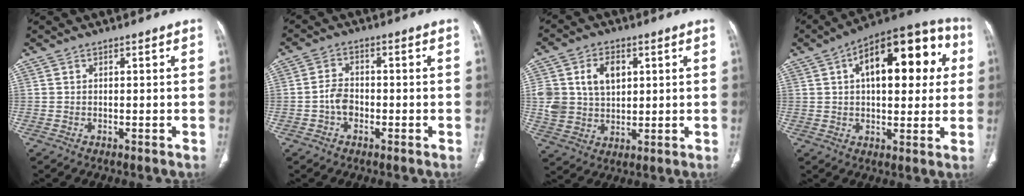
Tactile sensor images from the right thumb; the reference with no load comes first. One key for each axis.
{"total": 4.0, "fx": -1.3, "fy": 2.9, "fz": 2.4, "tx": -0.039, "ty": 0.017, "tz": -0.029}
{"total": 11.0, "fx": 2.9, "fy": 8.1, "fz": 6.9, "tx": -0.107, "ty": -0.004, "tz": 0.064}
{"total": 21.6, "fx": 5.7, "fy": 10.7, "fz": 18.0, "tx": -0.209, "ty": 0.028, "tz": 0.073}